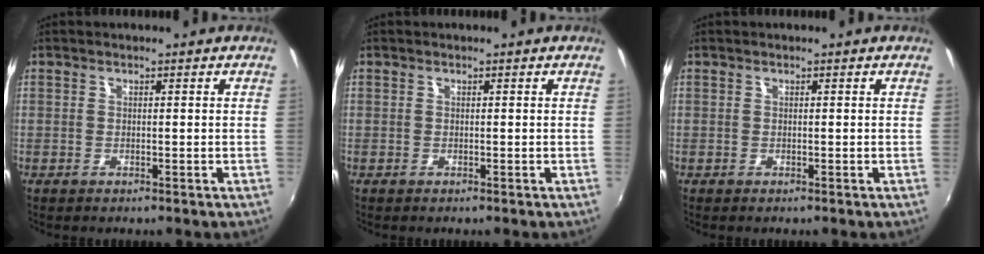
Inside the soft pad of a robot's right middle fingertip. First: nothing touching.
{"total": 0.0}
{"total": 0.0}